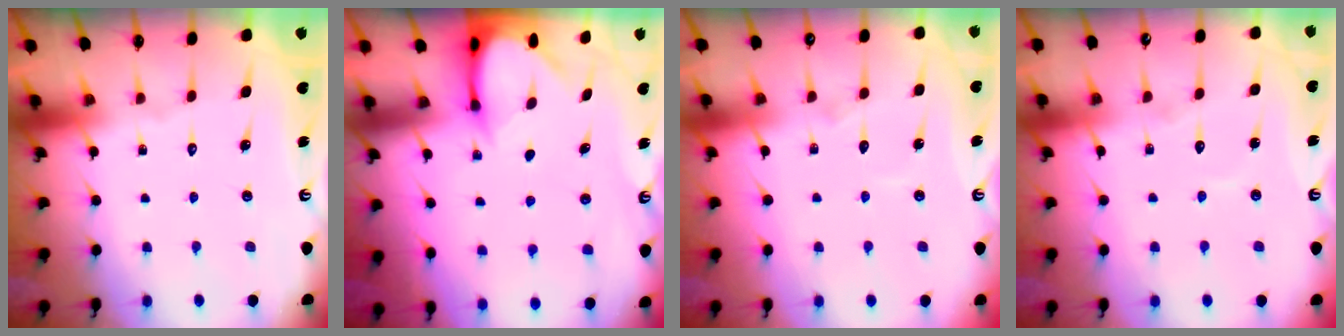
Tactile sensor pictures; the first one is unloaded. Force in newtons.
{"total": 3.8, "press": 3.8, "slide": 0.2}
{"total": 4.2, "press": 4.2, "slide": 0.4}
{"total": 4.9, "press": 4.9, "slide": 0.4}